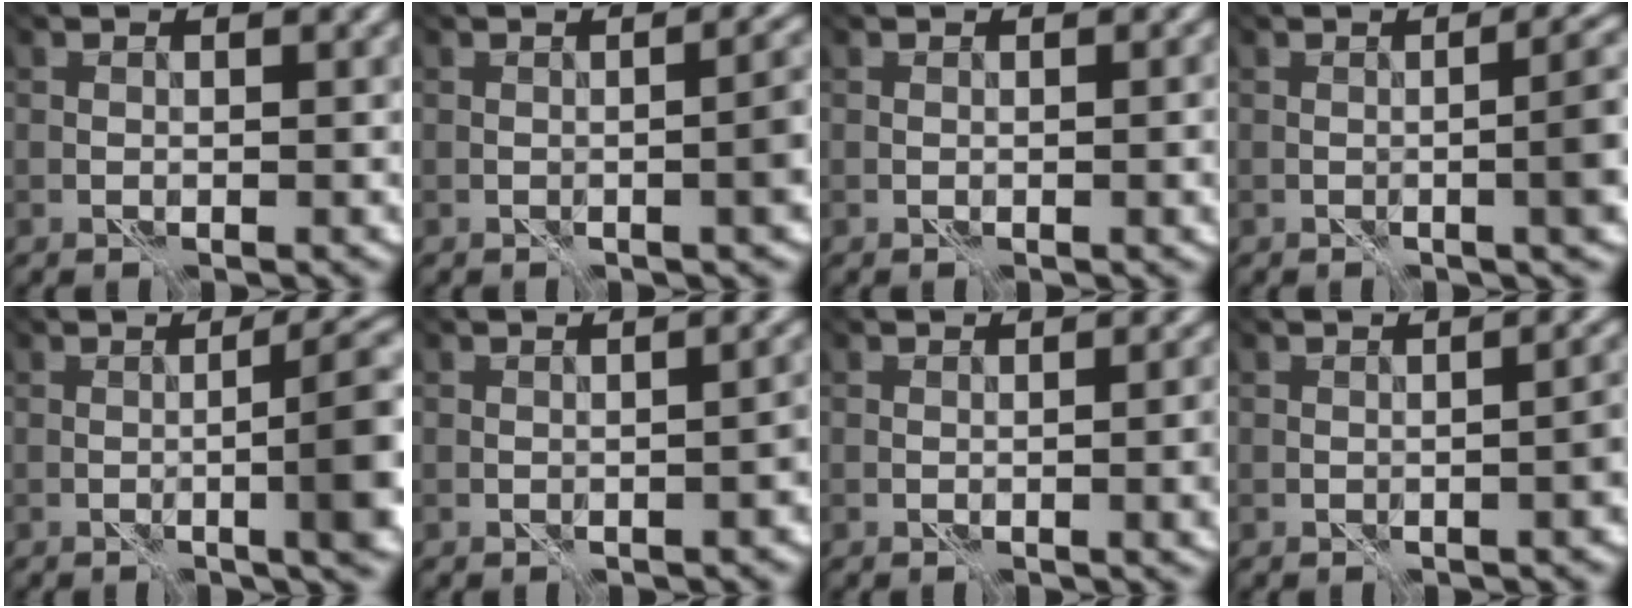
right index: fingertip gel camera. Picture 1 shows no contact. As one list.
[{"total": 3.3, "force": [-0.6, 0.4, 3.2], "torque": [-0.028, 0.013, -0.009]}, {"total": 1.3, "force": [0.2, 0.2, 1.3], "torque": [-0.016, 0.005, 0.006]}, {"total": 4.7, "force": [-0.6, 0.7, 4.6], "torque": [-0.045, 0.013, -0.009]}, {"total": 7.3, "force": [-0.5, 1.3, 7.1], "torque": [-0.073, 0.012, -0.004]}, {"total": 1.9, "force": [-0.7, 0.1, 1.8], "torque": [-0.018, 0.009, -0.007]}, {"total": 3.0, "force": [-0.1, 0.7, 2.9], "torque": [-0.021, 0.005, 0.004]}, {"total": 2.3, "force": [-0.7, 0.1, 2.2], "torque": [-0.016, 0.011, -0.006]}]